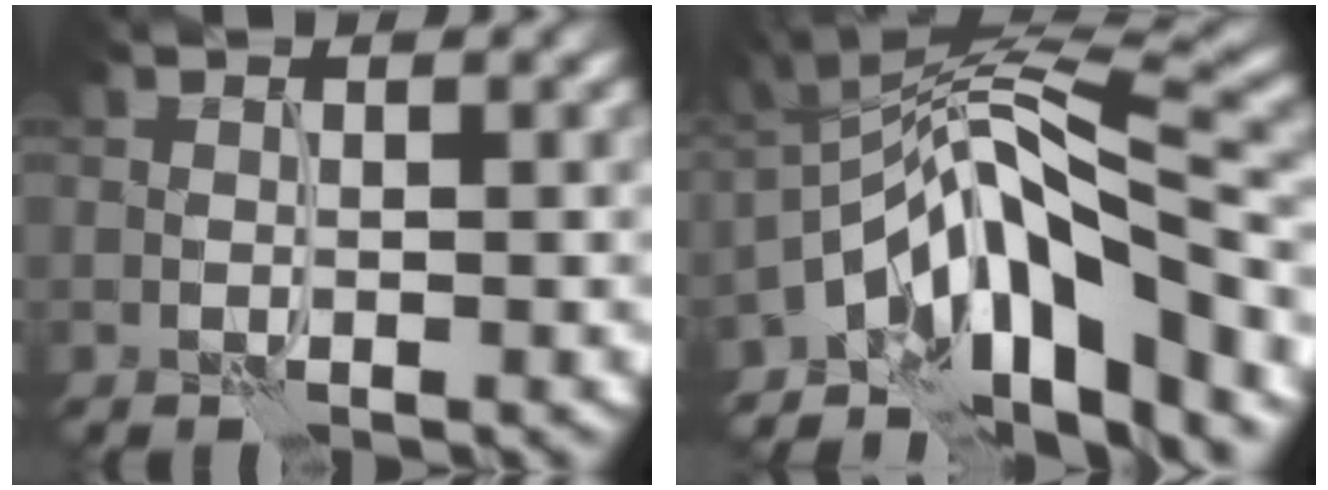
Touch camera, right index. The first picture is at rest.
{"total": 10.5, "force": [-5.6, 3.1, 8.3], "torque": [-0.117, 0.018, -0.107]}